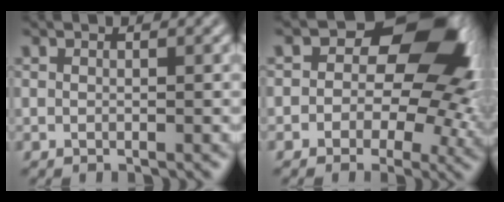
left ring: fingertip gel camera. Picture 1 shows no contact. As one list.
[{"total": 12.7, "force": [2.2, 8.2, 9.4], "torque": [-0.098, 0.008, 0.028]}]